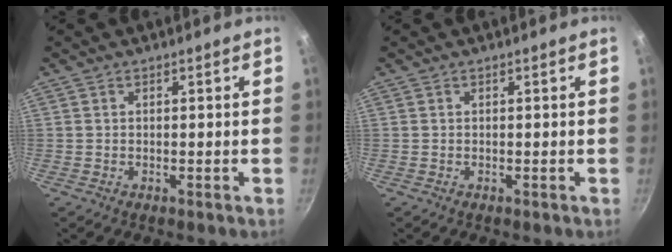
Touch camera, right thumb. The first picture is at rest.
{"total": 0.0}